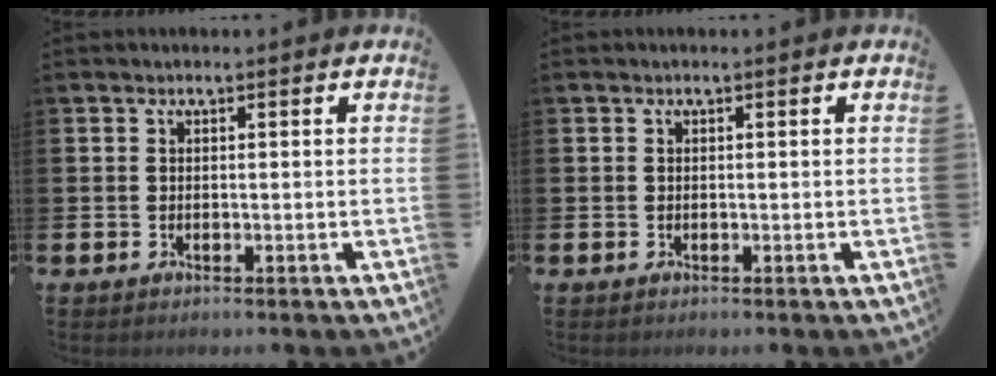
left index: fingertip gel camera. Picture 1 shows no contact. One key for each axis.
{"total": 0.0}